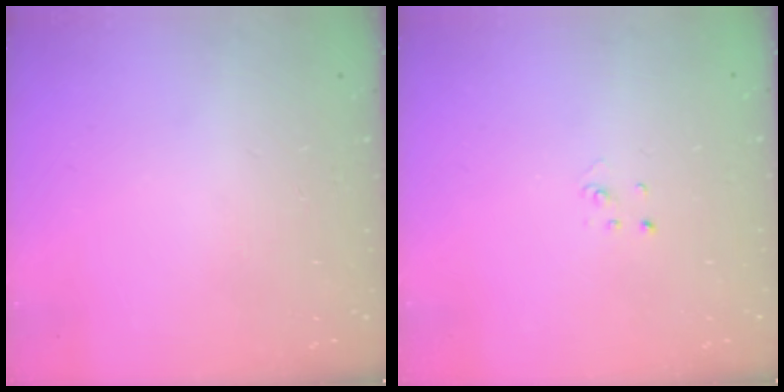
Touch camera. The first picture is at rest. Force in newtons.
{"total": 2.0, "press": 2.0, "slide": 0.1}